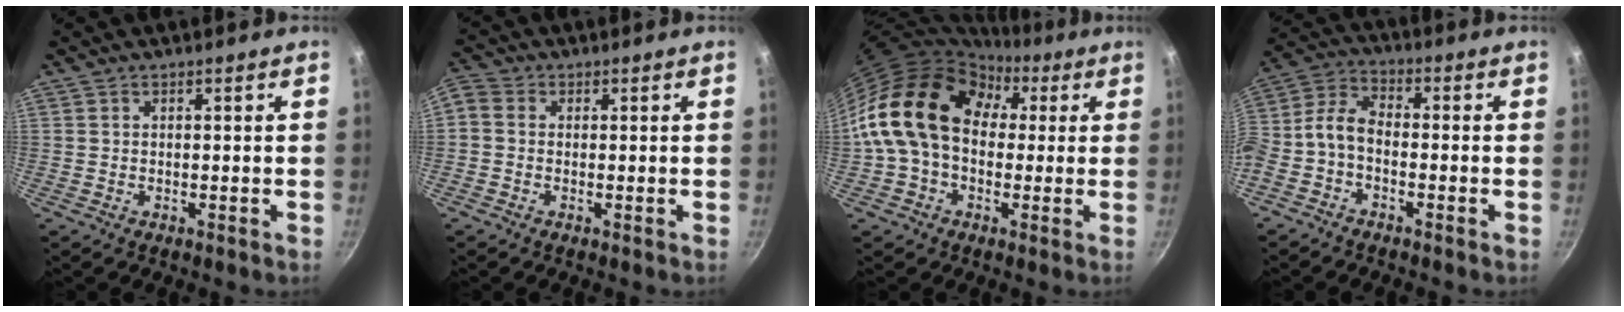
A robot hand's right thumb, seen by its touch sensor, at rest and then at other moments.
{"total": 3.7, "force": [-0.4, 3.0, 2.2], "torque": [-0.059, 0.013, -0.026]}
{"total": 19.1, "force": [3.0, 14.0, 12.6], "torque": [-0.202, 0.038, 0.037]}
{"total": 7.5, "force": [-2.3, 4.5, 5.6], "torque": [-0.130, 0.043, -0.060]}